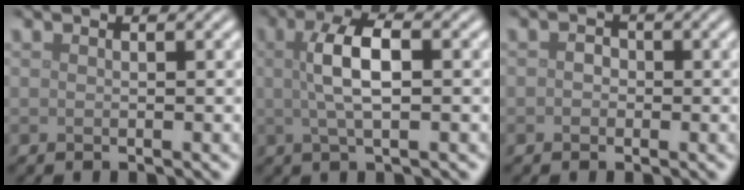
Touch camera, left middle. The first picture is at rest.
{"total": 4.5, "force": [0.7, 1.4, 4.2], "torque": [-0.081, 0.011, 0.009]}
{"total": 1.1, "force": [-0.1, 1.0, 0.4], "torque": [-0.002, -0.003, -0.008]}